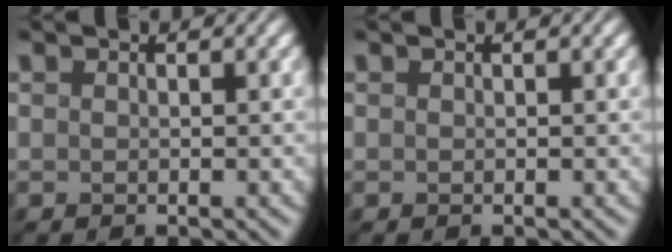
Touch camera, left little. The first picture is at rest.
{"total": 0.0}